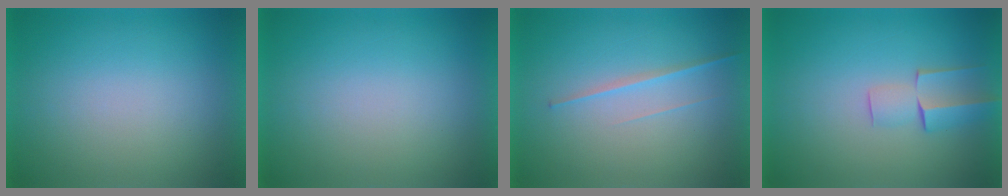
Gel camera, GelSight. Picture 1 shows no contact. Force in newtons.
{"total": 0.0}
{"total": 1.4}
{"total": 2.5}